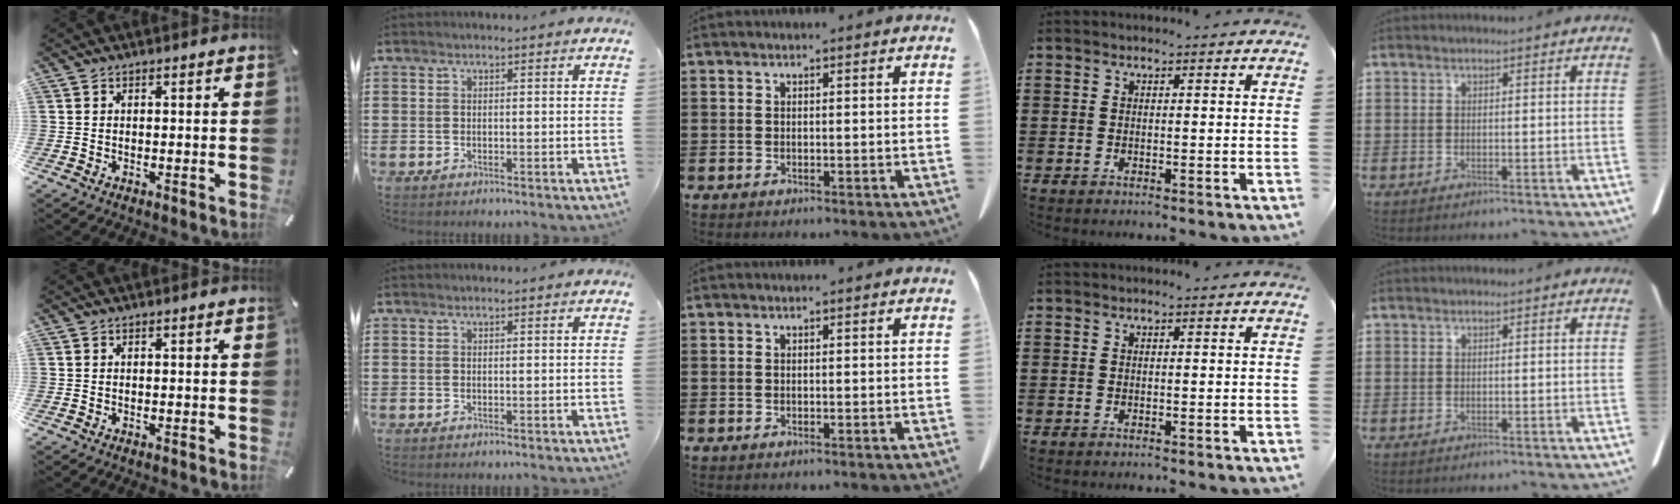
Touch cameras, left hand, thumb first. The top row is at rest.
{}